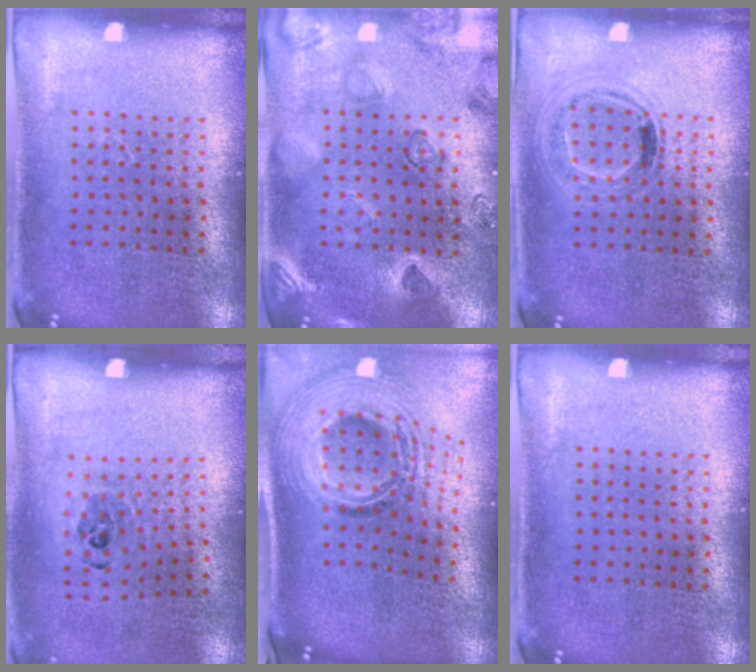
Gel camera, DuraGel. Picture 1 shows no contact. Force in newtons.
{"total": 2.3, "press": 2.1, "slide": 0.8}
{"total": 0.9, "press": 0.8, "slide": 0.4}
{"total": 1.0, "press": 0.7, "slide": 0.7}
{"total": 2.9, "press": 2.0, "slide": 2.1}
{"total": 0.0}